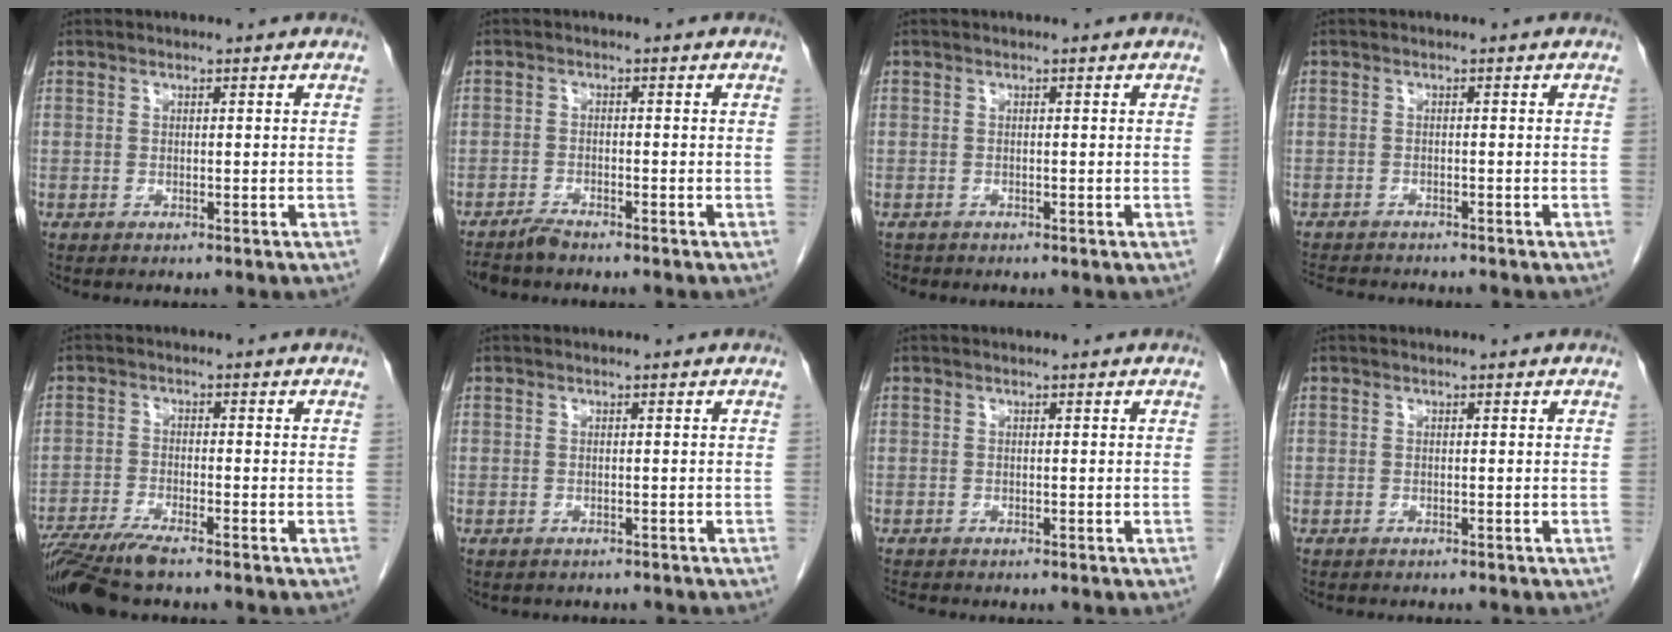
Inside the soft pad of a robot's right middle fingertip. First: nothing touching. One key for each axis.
{"total": 2.5, "fx": -2.3, "fy": 0.0, "fz": 0.8, "tx": -0.019, "ty": -0.009, "tz": -0.044}
{"total": 2.3, "fx": -1.9, "fy": 1.2, "fz": -0.3, "tx": -0.002, "ty": 0.000, "tz": -0.031}
{"total": 7.1, "fx": -6.6, "fy": 1.1, "fz": 2.2, "tx": -0.033, "ty": -0.007, "tz": -0.100}
{"total": 8.4, "fx": -7.0, "fy": 0.4, "fz": 4.7, "tx": -0.079, "ty": -0.021, "tz": -0.122}
{"total": 2.9, "fx": -2.5, "fy": 1.2, "fz": 0.6, "tx": -0.011, "ty": -0.001, "tz": -0.028}
{"total": 2.4, "fx": -2.2, "fy": 0.5, "fz": 0.9, "tx": -0.017, "ty": -0.006, "tz": -0.031}
{"total": 2.9, "fx": -2.6, "fy": 0.6, "fz": 1.2, "tx": -0.017, "ty": -0.004, "tz": -0.027}